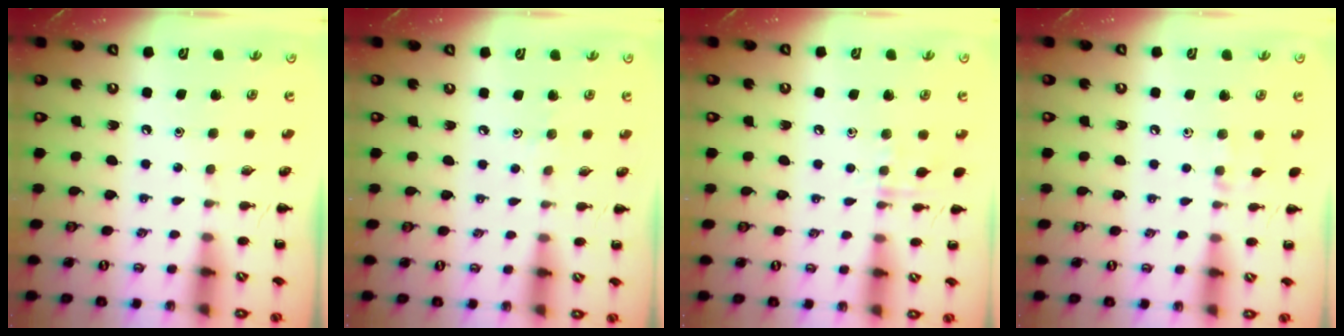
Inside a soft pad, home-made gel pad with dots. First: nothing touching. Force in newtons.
{"total": 2.4, "press": 2.2, "slide": 1.0}
{"total": 6.3, "press": 6.2, "slide": 1.0}
{"total": 4.5, "press": 4.3, "slide": 1.6}